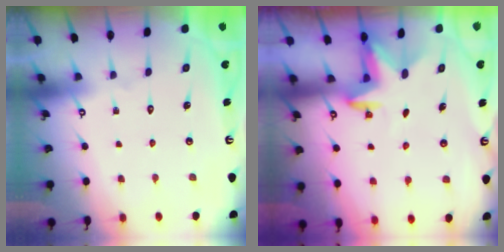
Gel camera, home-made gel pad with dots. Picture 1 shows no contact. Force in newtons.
{"total": 2.9, "press": 2.8, "slide": 0.7}